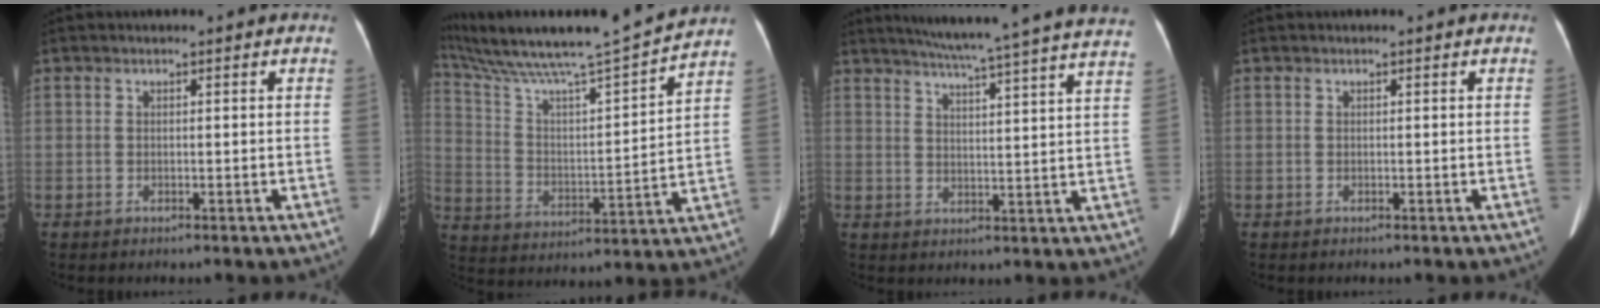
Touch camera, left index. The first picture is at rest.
{"total": 17.9, "force": [16.1, -1.0, 7.7], "torque": [-0.146, -0.021, 0.263]}
{"total": 23.9, "force": [21.2, -1.3, 10.8], "torque": [-0.170, -0.035, 0.264]}
{"total": 0.0}